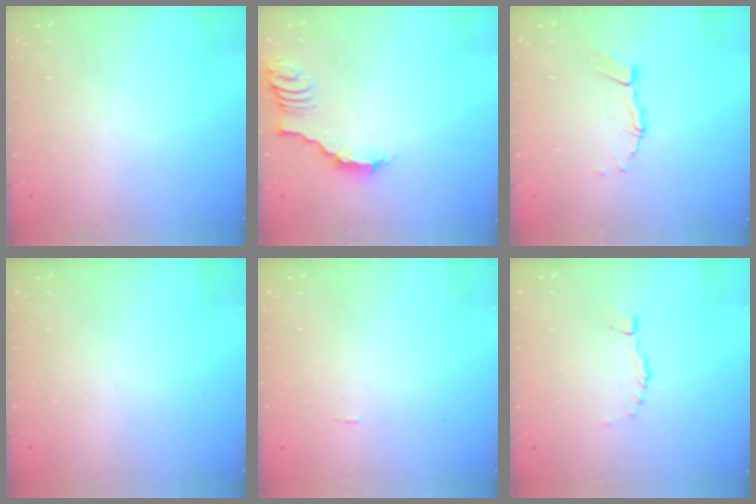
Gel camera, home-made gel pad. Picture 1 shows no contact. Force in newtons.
{"total": 2.2, "press": 2.2, "slide": 0.4}
{"total": 4.4, "press": 4.4, "slide": 0.1}
{"total": 0.0}
{"total": 0.7, "press": 0.7, "slide": 0.0}
{"total": 0.0}